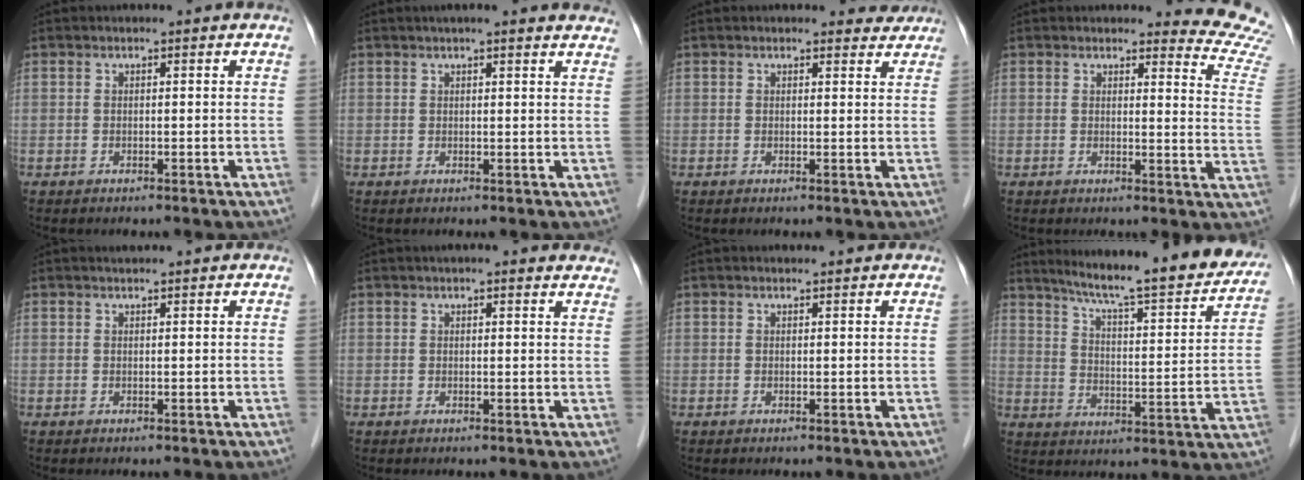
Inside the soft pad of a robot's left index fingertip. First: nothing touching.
{"total": 10.0, "force": [8.8, 1.4, 4.6], "torque": [-0.044, 0.016, 0.088]}
{"total": 2.8, "force": [2.7, 1.0, 0.0], "torque": [0.004, -0.005, 0.016]}
{"total": 9.0, "force": [9.0, -0.1, 0.0], "torque": [0.015, -0.106, 0.066]}
{"total": 2.4, "force": [2.2, 0.2, 1.0], "torque": [-0.012, 0.021, 0.031]}
{"total": 9.9, "force": [8.8, 1.9, 4.0], "torque": [-0.031, 0.015, 0.087]}
{"total": 1.6, "force": [1.5, 0.3, 0.4], "torque": [-0.012, 0.009, 0.021]}
{"total": 23.3, "force": [19.3, 2.8, 12.7], "torque": [-0.168, -0.034, 0.241]}